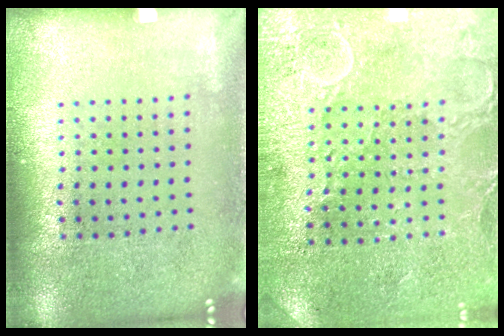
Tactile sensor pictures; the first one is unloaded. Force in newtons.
{"total": 2.9, "press": 2.8, "slide": 0.4}